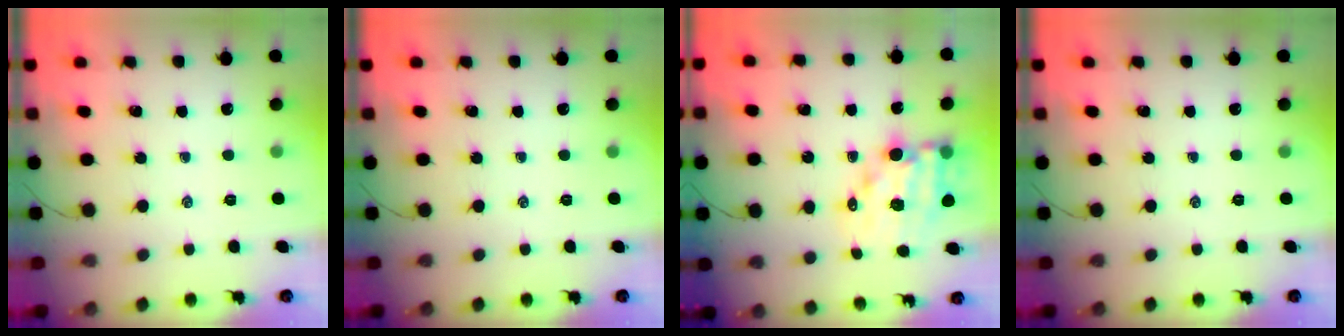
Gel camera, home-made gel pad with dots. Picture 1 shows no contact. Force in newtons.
{"total": 0.0}
{"total": 12.2, "press": 11.8, "slide": 3.0}
{"total": 0.0}